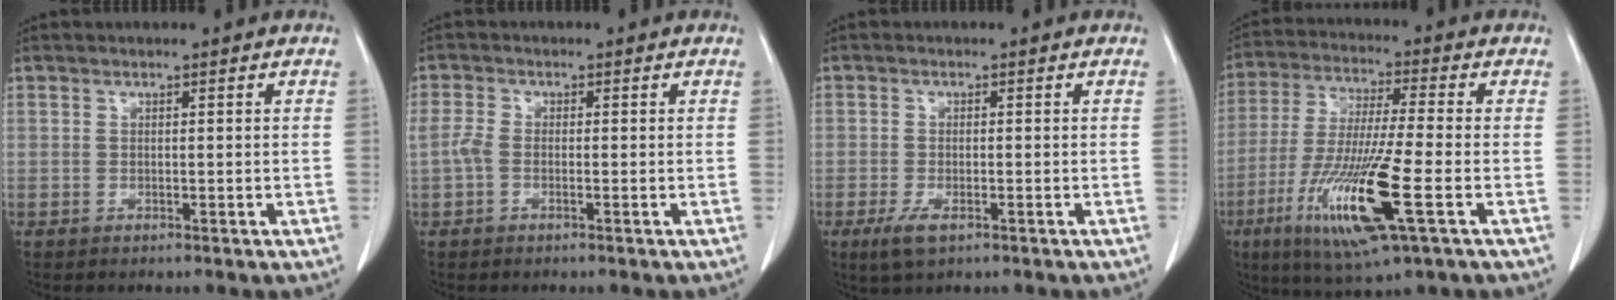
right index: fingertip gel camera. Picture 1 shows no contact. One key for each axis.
{"total": 2.1, "fx": -0.6, "fy": 1.1, "fz": 1.7, "tx": -0.044, "ty": 0.005, "tz": -0.015}
{"total": 3.4, "fx": -1.8, "fy": 1.4, "fz": 2.5, "tx": -0.056, "ty": -0.004, "tz": -0.030}
{"total": 15.9, "fx": -5.7, "fy": 0.9, "fz": 14.8, "tx": -0.301, "ty": -0.030, "tz": -0.104}